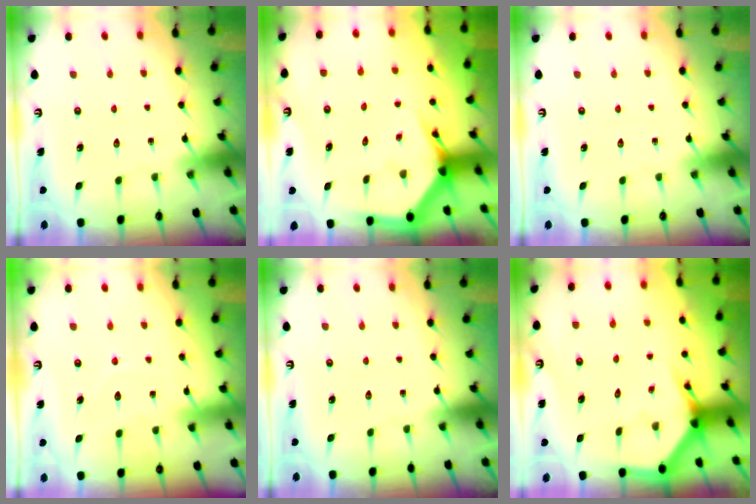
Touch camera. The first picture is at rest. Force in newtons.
{"total": 4.0, "press": 4.0, "slide": 0.2}
{"total": 0.0}
{"total": 5.0, "press": 5.0, "slide": 0.4}
{"total": 0.0}
{"total": 3.8, "press": 3.8, "slide": 0.4}